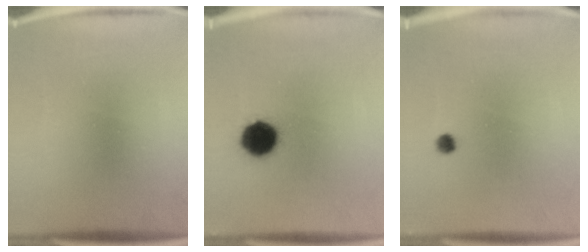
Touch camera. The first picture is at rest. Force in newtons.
{"total": 10.4}
{"total": 1.3}